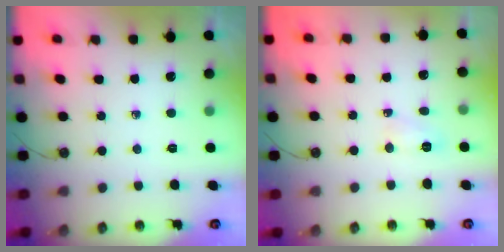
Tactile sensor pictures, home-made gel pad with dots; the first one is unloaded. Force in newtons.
{"total": 3.5, "press": 3.4, "slide": 0.4}